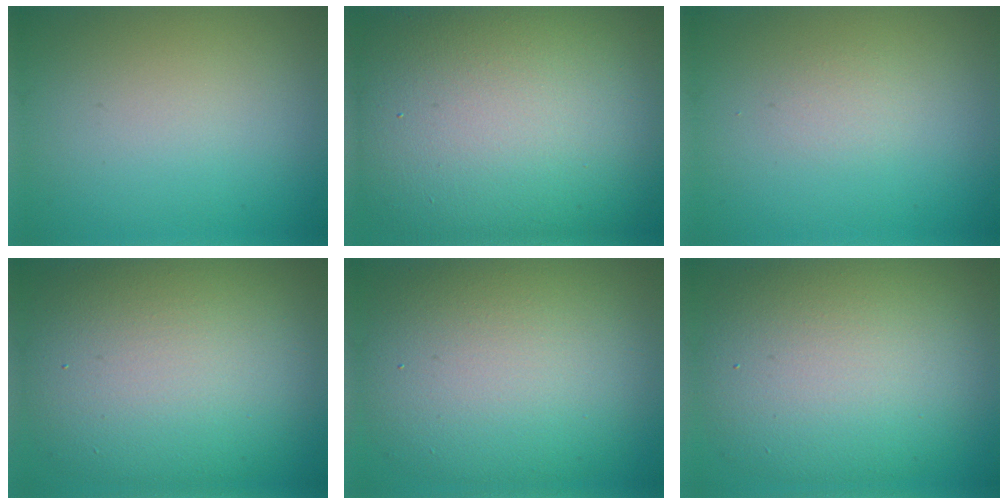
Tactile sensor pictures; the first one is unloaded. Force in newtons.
{"total": 17.8, "press": 17.8, "slide": 1.3}
{"total": 0.8, "press": 0.8, "slide": 0.1}
{"total": 12.7, "press": 12.6, "slide": 0.8}
{"total": 11.6, "press": 11.6, "slide": 0.7}
{"total": 10.9, "press": 10.9, "slide": 0.6}